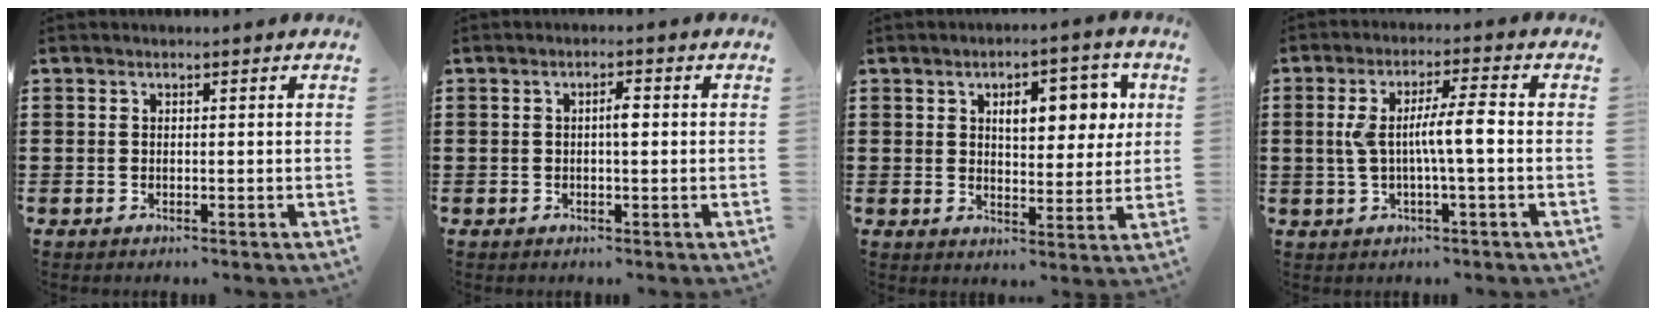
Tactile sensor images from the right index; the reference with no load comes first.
{"total": 2.3, "force": [0.0, 0.5, 2.2], "torque": [-0.042, 0.000, 0.000]}
{"total": 8.0, "force": [2.7, 4.0, 6.4], "torque": [-0.095, -0.002, 0.037]}
{"total": 6.6, "force": [-0.2, 0.7, 6.5], "torque": [-0.128, -0.002, -0.012]}